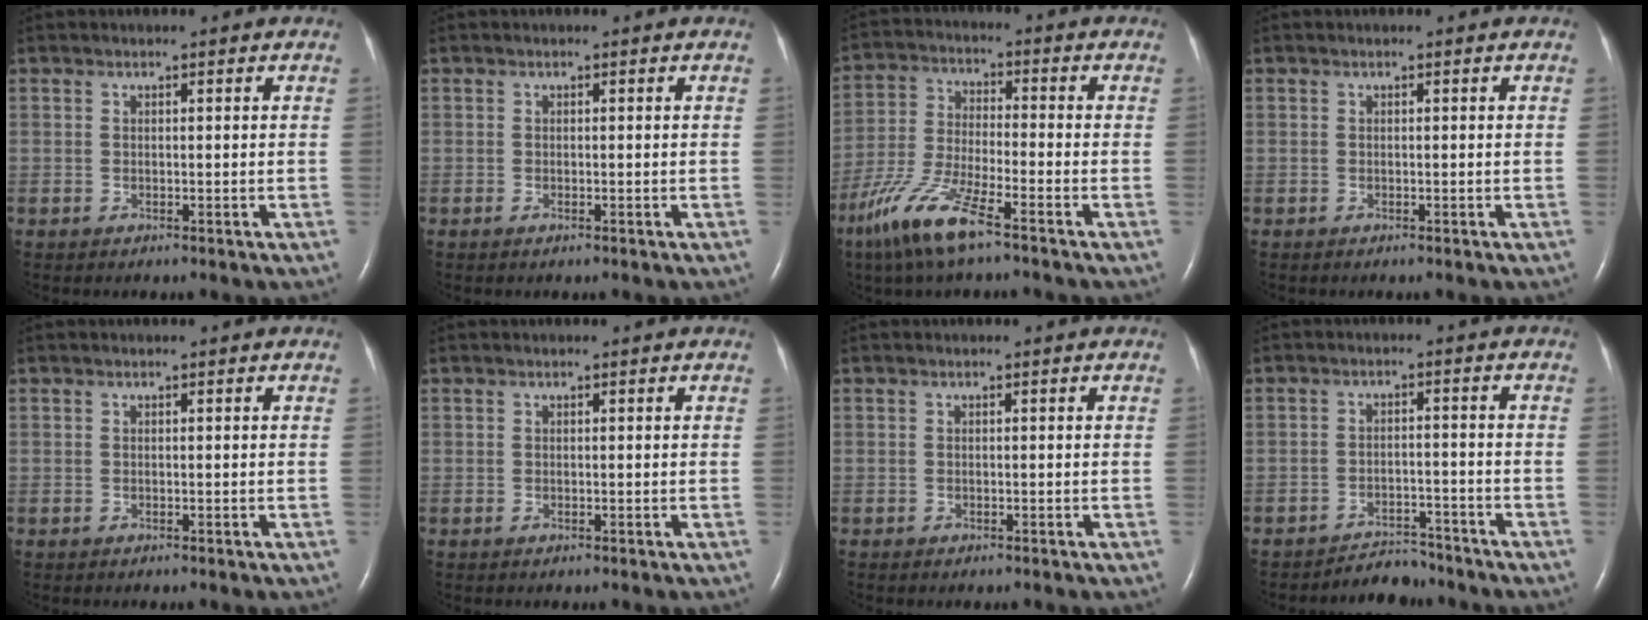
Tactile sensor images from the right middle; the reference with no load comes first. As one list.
[{"total": 0.0}, {"total": 10.5, "force": [-6.8, 1.2, 7.9], "torque": [-0.178, -0.023, -0.137]}, {"total": 0.0}, {"total": 0.0}, {"total": 0.0}, {"total": 0.0}, {"total": 4.1, "force": [-4.0, 0.8, -0.6], "torque": [0.008, 0.000, -0.061]}]